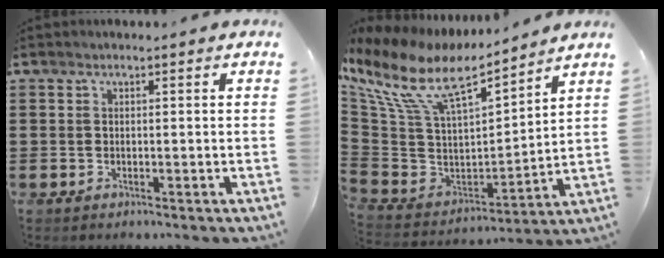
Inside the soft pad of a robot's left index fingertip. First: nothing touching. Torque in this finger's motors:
{"motor_torque": [2.14, 0.00, 0.11, -0.07]}